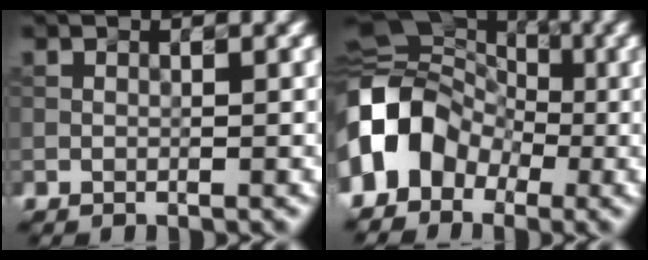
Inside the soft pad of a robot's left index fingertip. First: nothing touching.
{"total": 8.9, "force": [-3.0, 7.1, 4.4], "torque": [-0.073, 0.010, -0.072]}